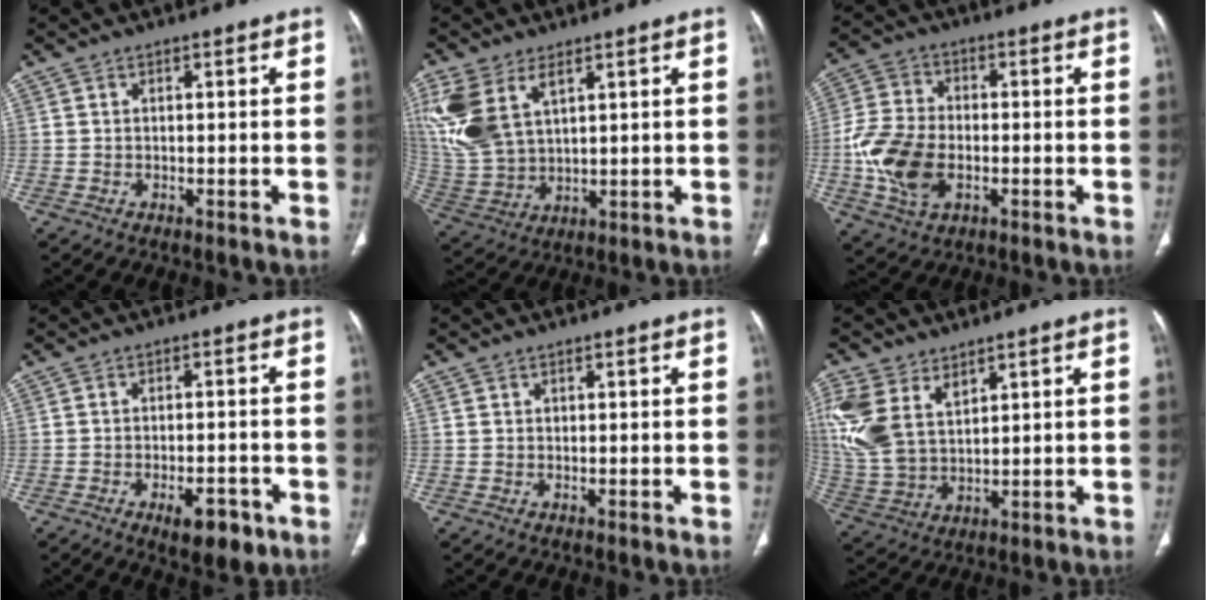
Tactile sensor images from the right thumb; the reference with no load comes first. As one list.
[{"total": 15.3, "force": [6.7, 8.6, 10.7], "torque": [-0.248, -0.013, 0.147]}, {"total": 12.5, "force": [-2.6, 8.2, 9.0], "torque": [-0.182, 0.009, -0.049]}, {"total": 7.2, "force": [-3.6, 3.2, 5.3], "torque": [-0.066, 0.013, -0.046]}, {"total": 0.5, "force": [0.2, 0.4, 0.2], "torque": [0.000, 0.003, 0.005]}, {"total": 14.1, "force": [6.5, 8.7, 9.0], "torque": [-0.208, -0.016, 0.147]}]